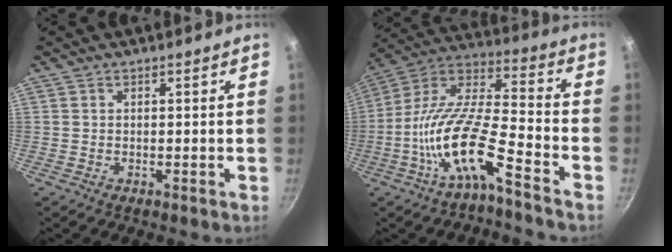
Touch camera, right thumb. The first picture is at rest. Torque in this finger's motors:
{"motor_torque": [0.47, 0.68, 1.76, -1.00, 0.52]}